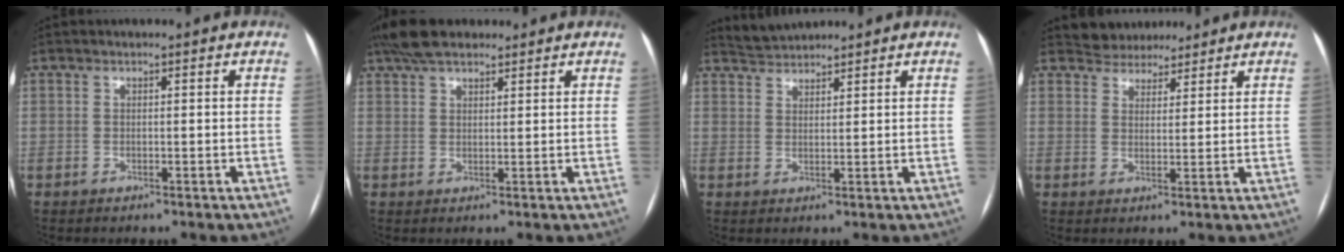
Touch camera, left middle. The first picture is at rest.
{"total": 7.3, "force": [5.9, 2.6, 3.6], "torque": [-0.069, 0.031, 0.107]}
{"total": 3.4, "force": [3.4, 0.2, -0.1], "torque": [-0.008, 0.018, 0.066]}
{"total": 5.1, "force": [4.7, 2.1, 0.2], "torque": [-0.003, 0.012, 0.072]}